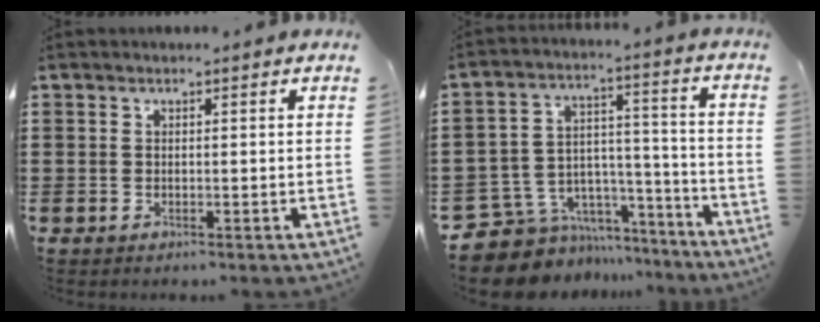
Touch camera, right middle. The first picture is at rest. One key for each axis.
{"total": 8.8, "fx": -7.2, "fy": 4.8, "fz": 1.5, "tx": -0.048, "ty": 0.010, "tz": -0.136}